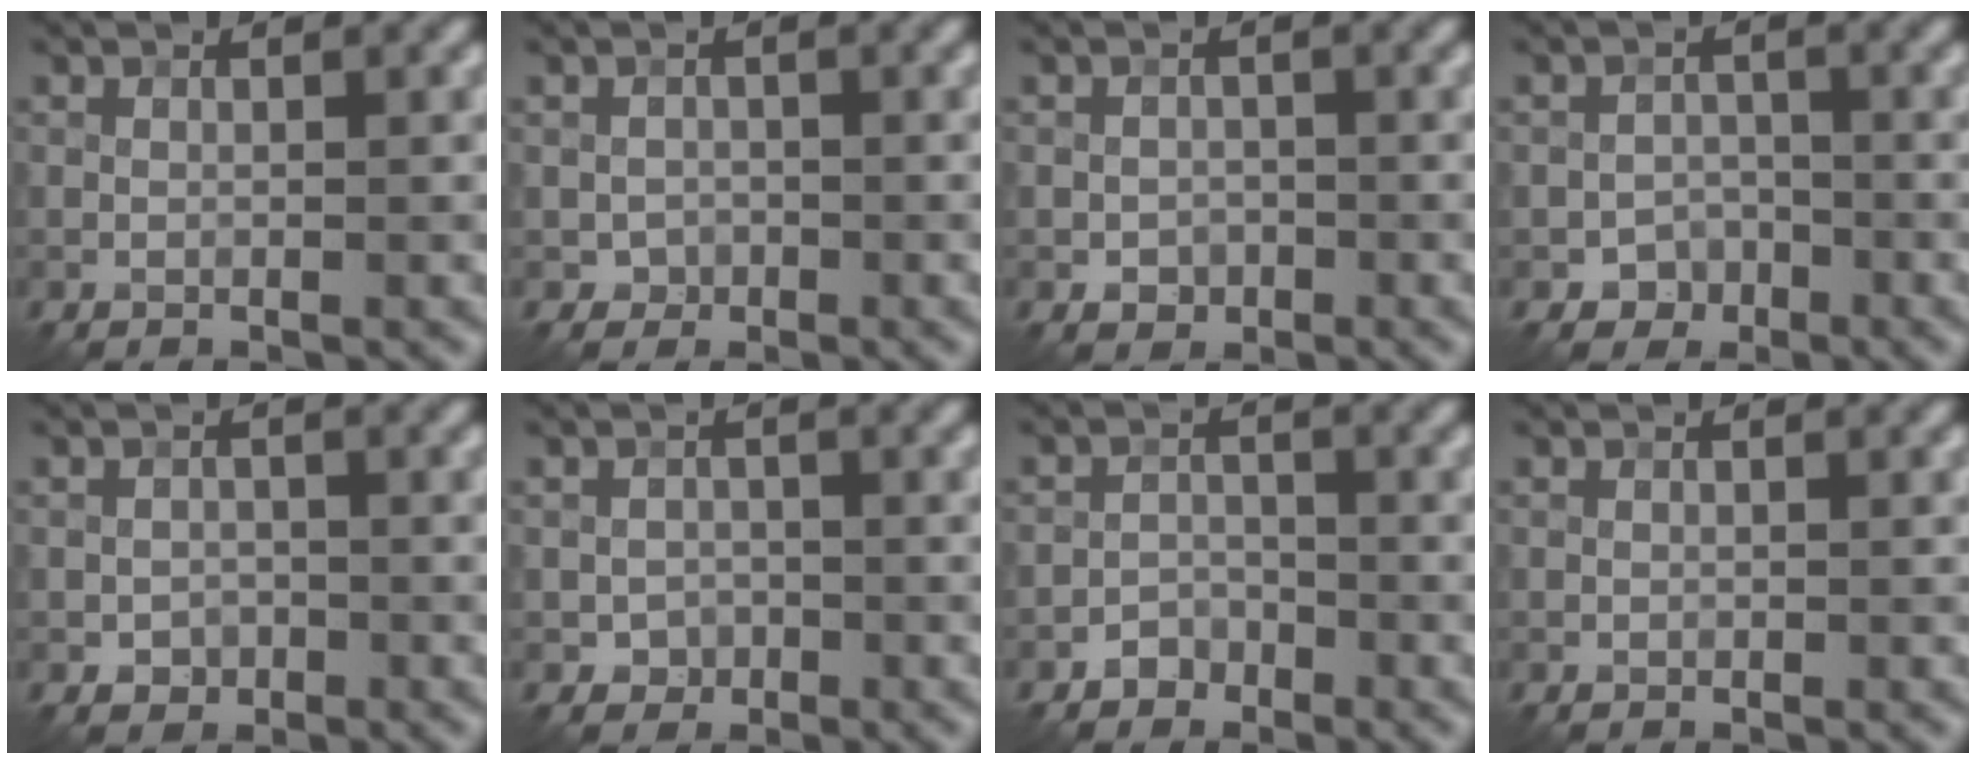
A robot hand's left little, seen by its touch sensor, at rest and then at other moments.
{"total": 1.1, "force": [-0.4, 1.1, 0.0], "torque": [0.011, 0.000, -0.009]}
{"total": 1.6, "force": [-0.7, 1.3, 0.6], "torque": [-0.004, -0.002, -0.013]}
{"total": 2.2, "force": [-1.3, 1.7, 0.2], "torque": [0.008, 0.005, -0.024]}
{"total": 1.6, "force": [-0.7, 1.3, 0.5], "torque": [-0.002, -0.002, -0.014]}
{"total": 1.5, "force": [-0.6, 1.4, 0.3], "torque": [0.006, 0.000, -0.012]}
{"total": 1.7, "force": [-1.3, 1.1, 0.1], "torque": [0.008, 0.009, -0.024]}
{"total": 0.0}